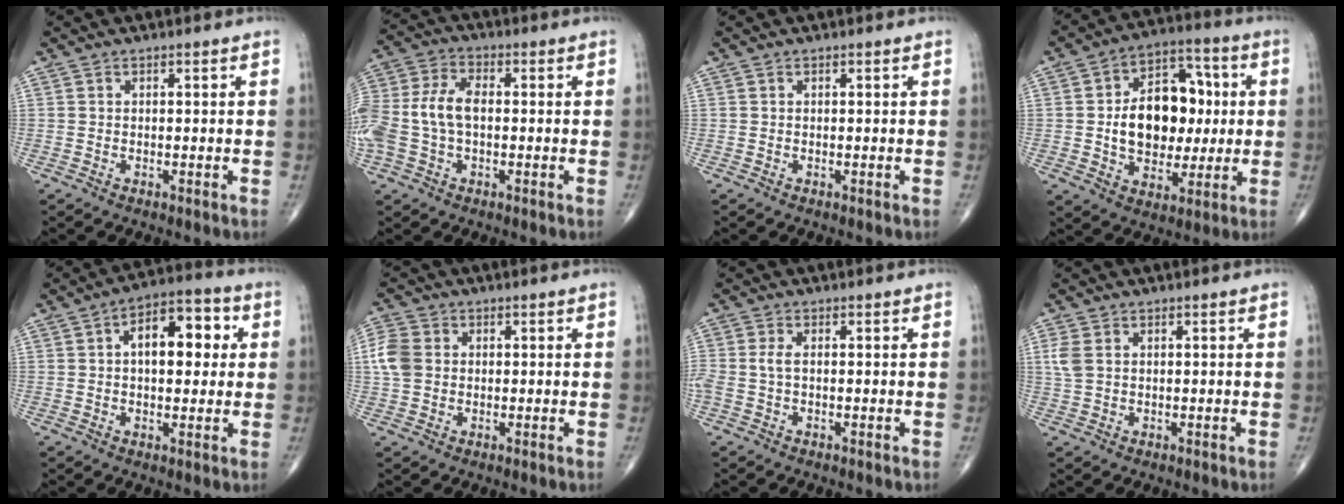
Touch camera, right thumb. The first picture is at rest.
{"total": 12.7, "force": [-0.8, 7.8, 10.0], "torque": [-0.241, 0.026, -0.017]}
{"total": 0.0}
{"total": 17.0, "force": [0.8, 11.9, 12.1], "torque": [-0.141, 0.025, 0.016]}
{"total": 12.0, "force": [2.3, 6.4, 9.8], "torque": [-0.114, 0.022, 0.028]}
{"total": 6.0, "force": [0.6, 4.8, 3.5], "torque": [-0.079, 0.008, 0.007]}
{"total": 2.4, "force": [-0.1, 1.1, 2.1], "torque": [-0.062, 0.000, -0.003]}
{"total": 3.2, "force": [0.9, 2.1, 2.2], "torque": [-0.063, 0.005, 0.020]}